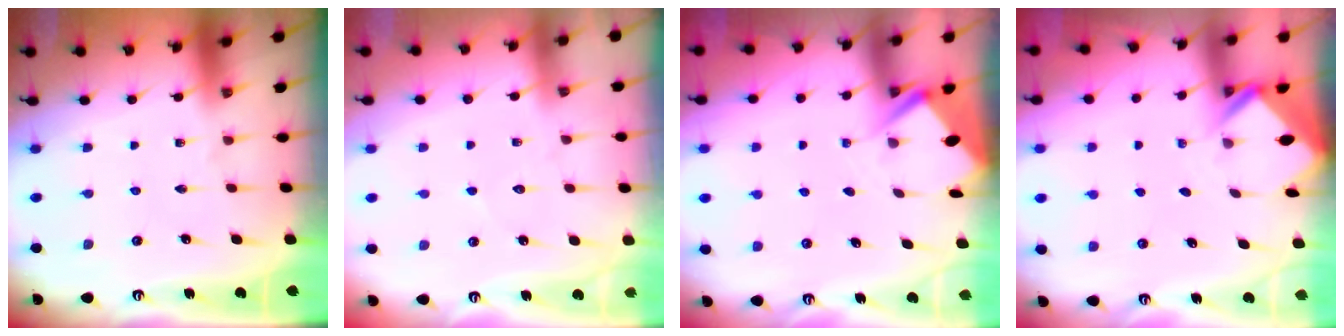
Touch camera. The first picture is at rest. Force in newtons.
{"total": 5.0, "press": 5.0, "slide": 0.5}
{"total": 2.9, "press": 2.8, "slide": 0.4}
{"total": 2.7, "press": 2.7, "slide": 0.1}